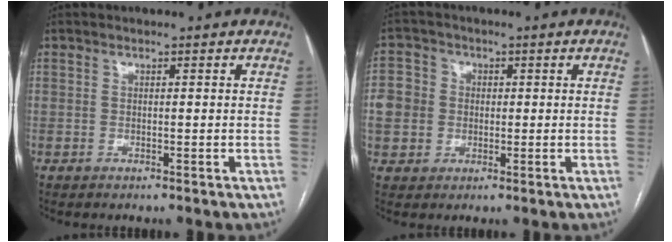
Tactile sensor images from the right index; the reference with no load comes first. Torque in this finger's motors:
{"motor_torque": [0.55, -0.18, 0.32, 0.06]}